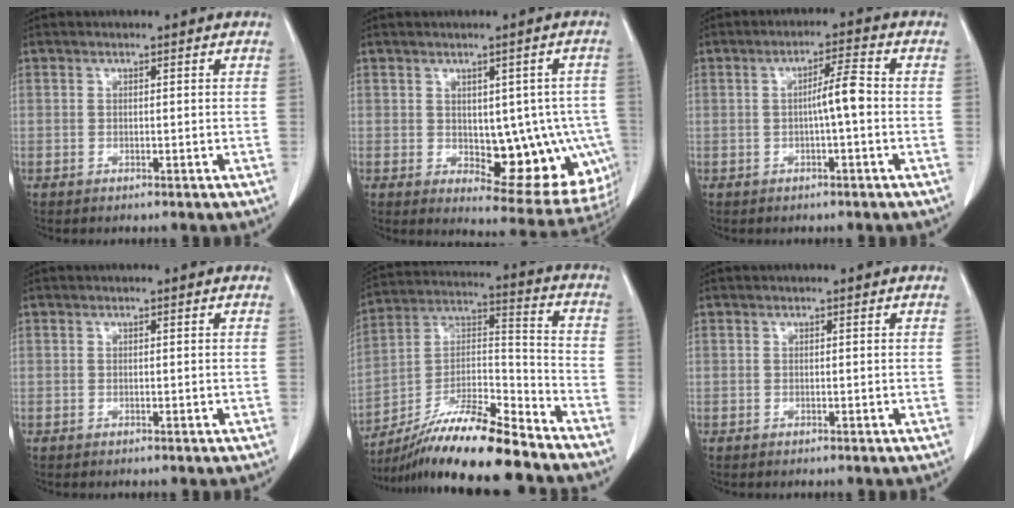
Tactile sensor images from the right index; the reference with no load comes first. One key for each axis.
{"total": 13.9, "fx": -1.8, "fy": 6.9, "fz": 11.9, "tx": -0.108, "ty": 0.011, "tz": -0.002}
{"total": 4.4, "fx": -0.5, "fy": 0.1, "fz": 4.4, "tx": -0.070, "ty": 0.008, "tz": -0.009}
{"total": 0.0}
{"total": 17.4, "fx": -14.4, "fy": 1.1, "fz": 9.6, "tx": -0.182, "ty": 0.003, "tz": -0.257}
{"total": 0.0}